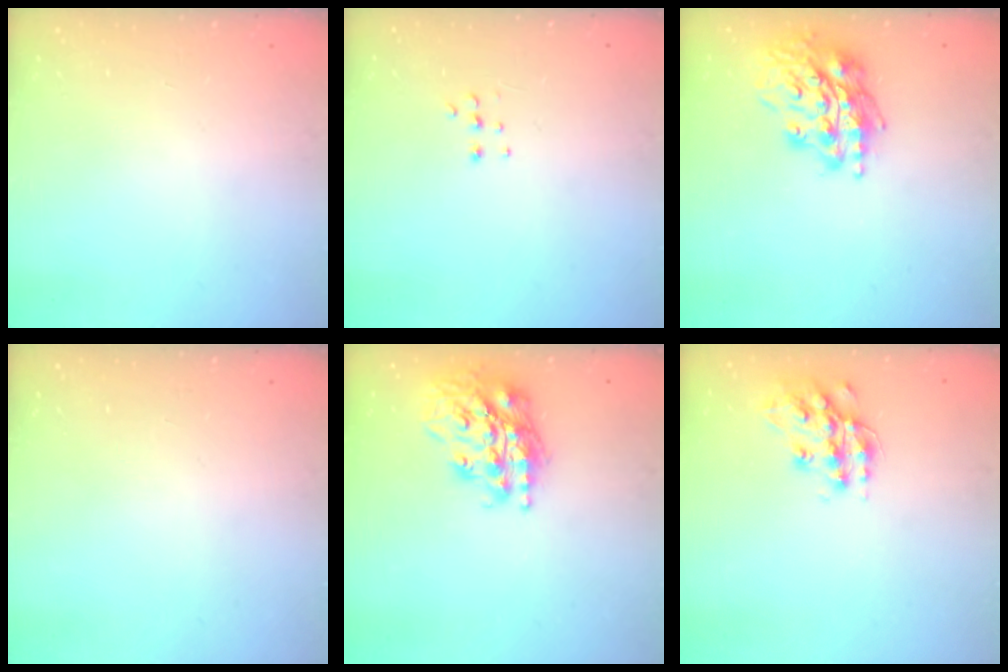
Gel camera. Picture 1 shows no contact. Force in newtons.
{"total": 5.7, "press": 5.6, "slide": 1.0}
{"total": 17.5, "press": 17.4, "slide": 1.8}
{"total": 0.0}
{"total": 19.9, "press": 19.8, "slide": 2.4}
{"total": 14.4, "press": 14.4, "slide": 0.7}